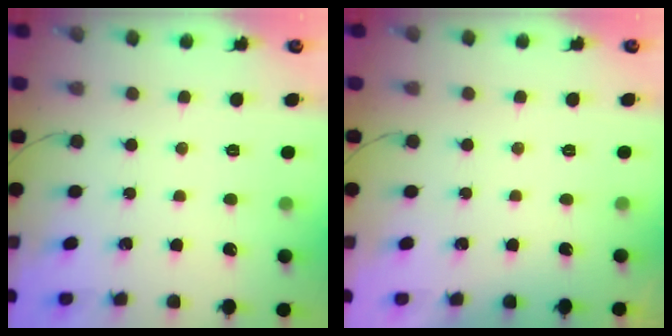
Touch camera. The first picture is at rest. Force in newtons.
{"total": 0.0}